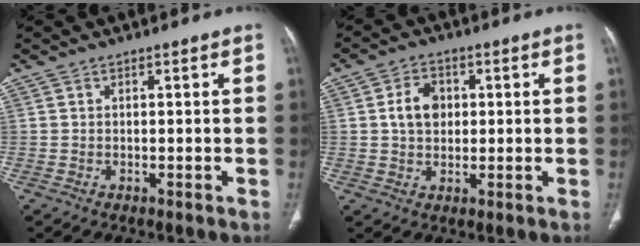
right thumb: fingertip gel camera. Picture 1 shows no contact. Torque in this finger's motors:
{"motor_torque": [0.25, 1.76, 0.91, -0.12, 0.03]}